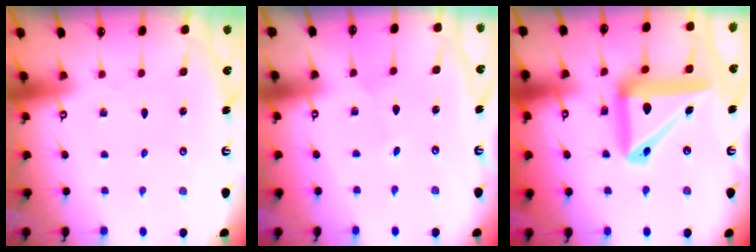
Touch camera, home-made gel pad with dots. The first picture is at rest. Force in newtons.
{"total": 1.8, "press": 1.8, "slide": 0.2}
{"total": 17.7, "press": 17.6, "slide": 2.4}